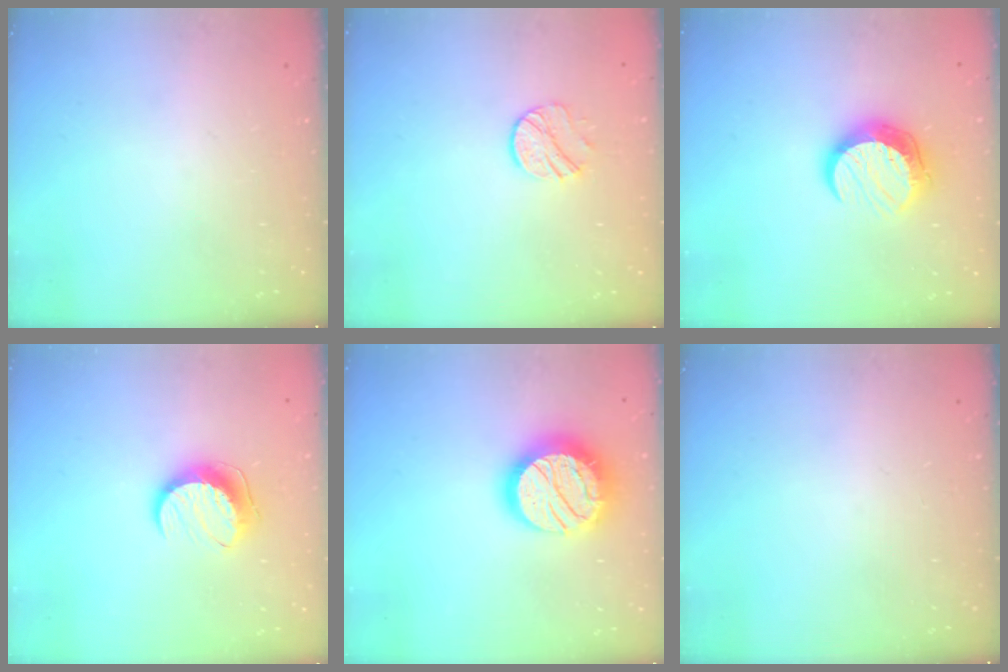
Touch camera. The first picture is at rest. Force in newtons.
{"total": 8.3, "press": 8.3, "slide": 0.8}
{"total": 11.4, "press": 11.4, "slide": 0.5}
{"total": 10.2, "press": 10.2, "slide": 0.4}
{"total": 21.0, "press": 20.9, "slide": 1.4}
{"total": 0.0}